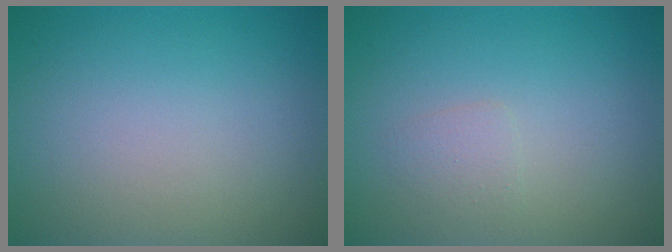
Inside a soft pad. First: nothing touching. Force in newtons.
{"total": 1.1, "press": 1.1, "slide": 0.0}